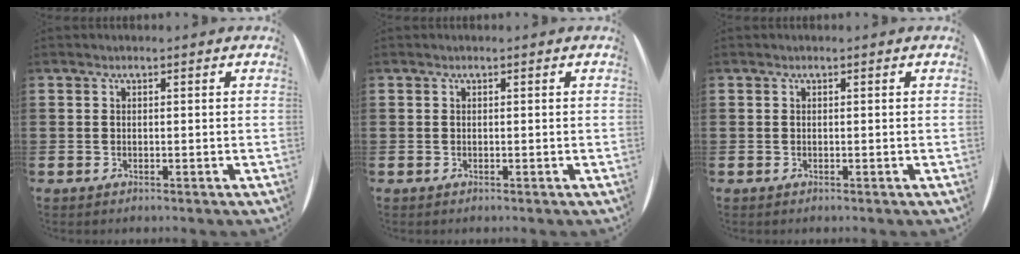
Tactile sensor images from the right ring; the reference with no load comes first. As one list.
[{"total": 0.0}, {"total": 0.0}]